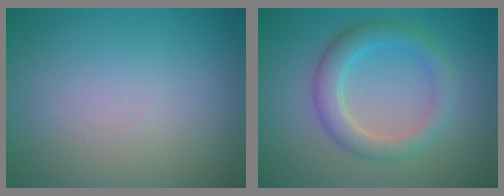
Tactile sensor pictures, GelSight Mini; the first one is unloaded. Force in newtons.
{"total": 3.6, "press": 3.6, "slide": 0.2}